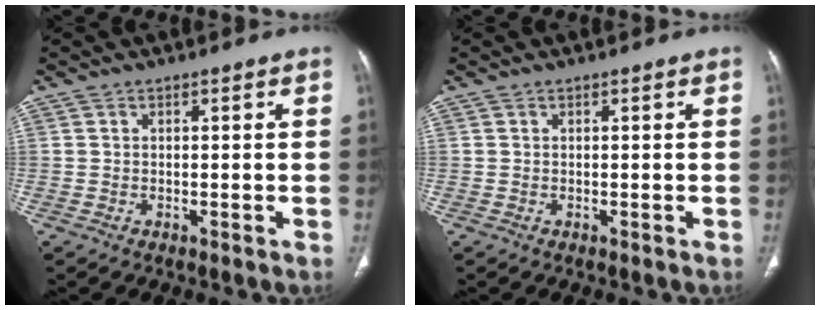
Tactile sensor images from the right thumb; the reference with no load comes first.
{"total": 0.0}